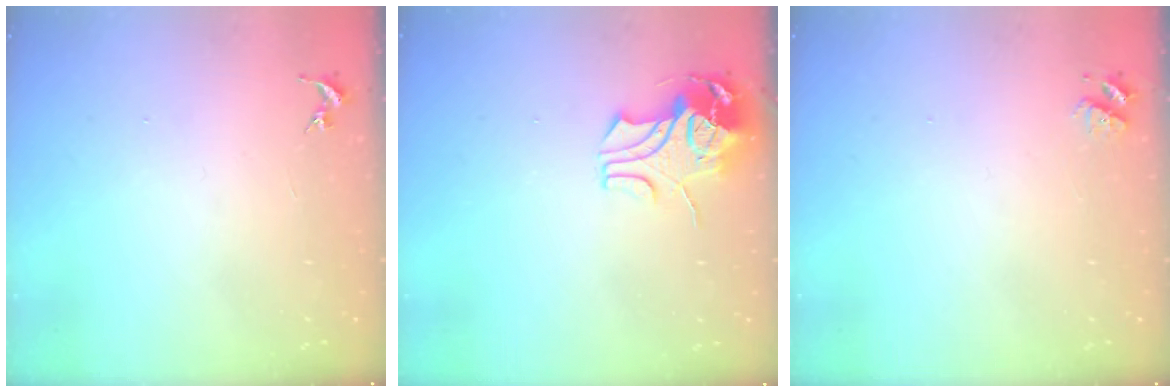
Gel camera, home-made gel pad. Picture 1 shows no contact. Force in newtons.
{"total": 9.2, "press": 9.1, "slide": 1.2}
{"total": 4.7, "press": 4.7, "slide": 0.7}